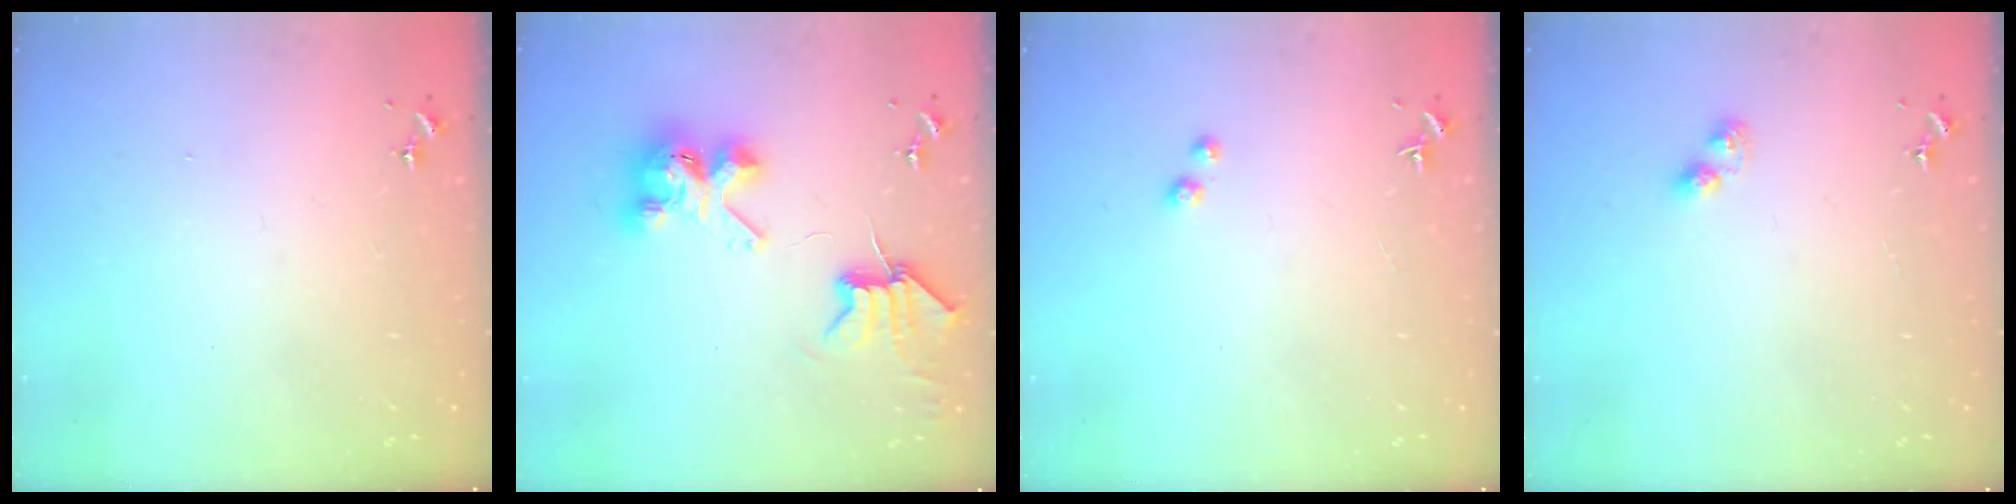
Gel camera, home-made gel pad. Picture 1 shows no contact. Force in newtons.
{"total": 9.7, "press": 9.6, "slide": 0.7}
{"total": 1.8, "press": 1.7, "slide": 0.2}
{"total": 2.8, "press": 2.8, "slide": 0.5}